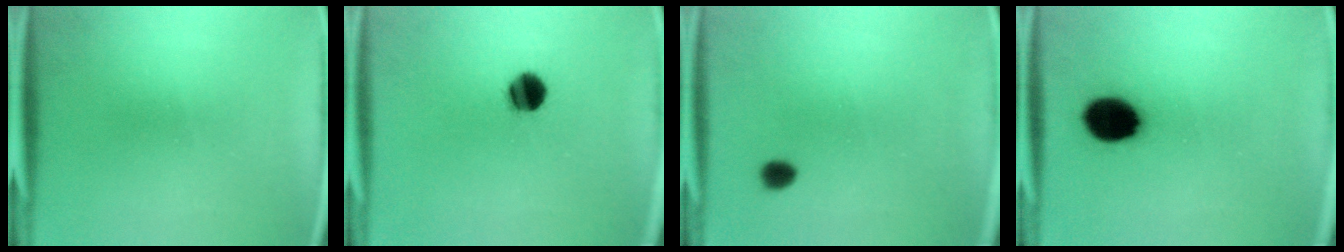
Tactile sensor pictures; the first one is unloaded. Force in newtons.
{"total": 6.4}
{"total": 2.1}
{"total": 10.8}